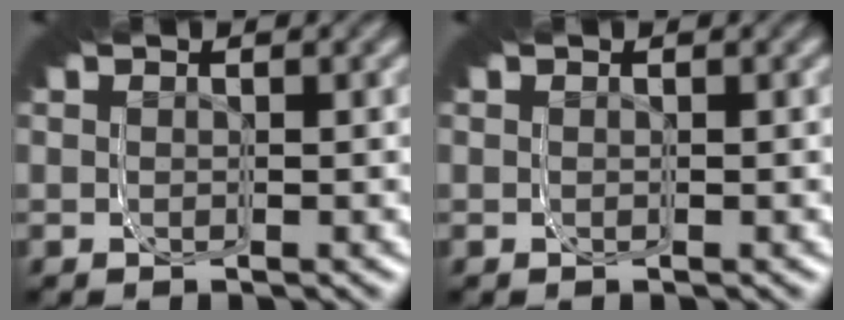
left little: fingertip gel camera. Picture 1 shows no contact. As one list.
[{"total": 0.0}]